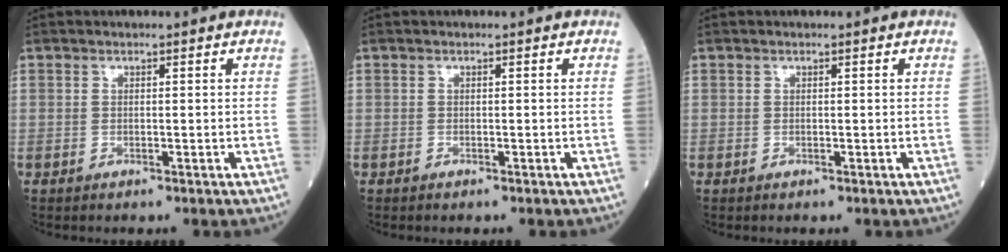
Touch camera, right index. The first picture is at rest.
{"total": 0.0}
{"total": 0.0}